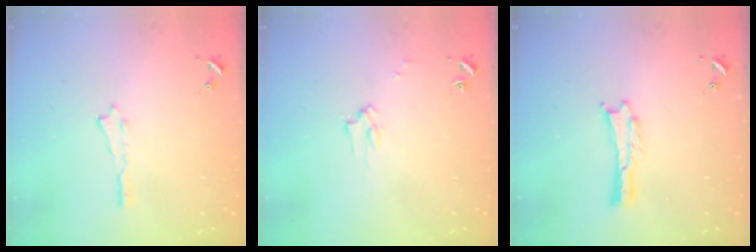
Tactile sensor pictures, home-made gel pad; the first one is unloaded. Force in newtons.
{"total": 2.2, "press": 2.2, "slide": 0.2}
{"total": 0.0}